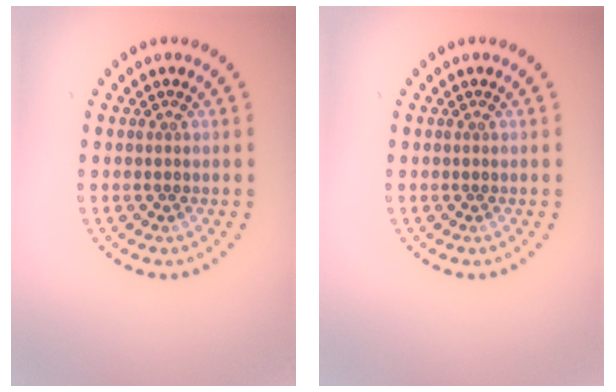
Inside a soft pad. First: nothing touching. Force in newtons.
{"total": 0.0}